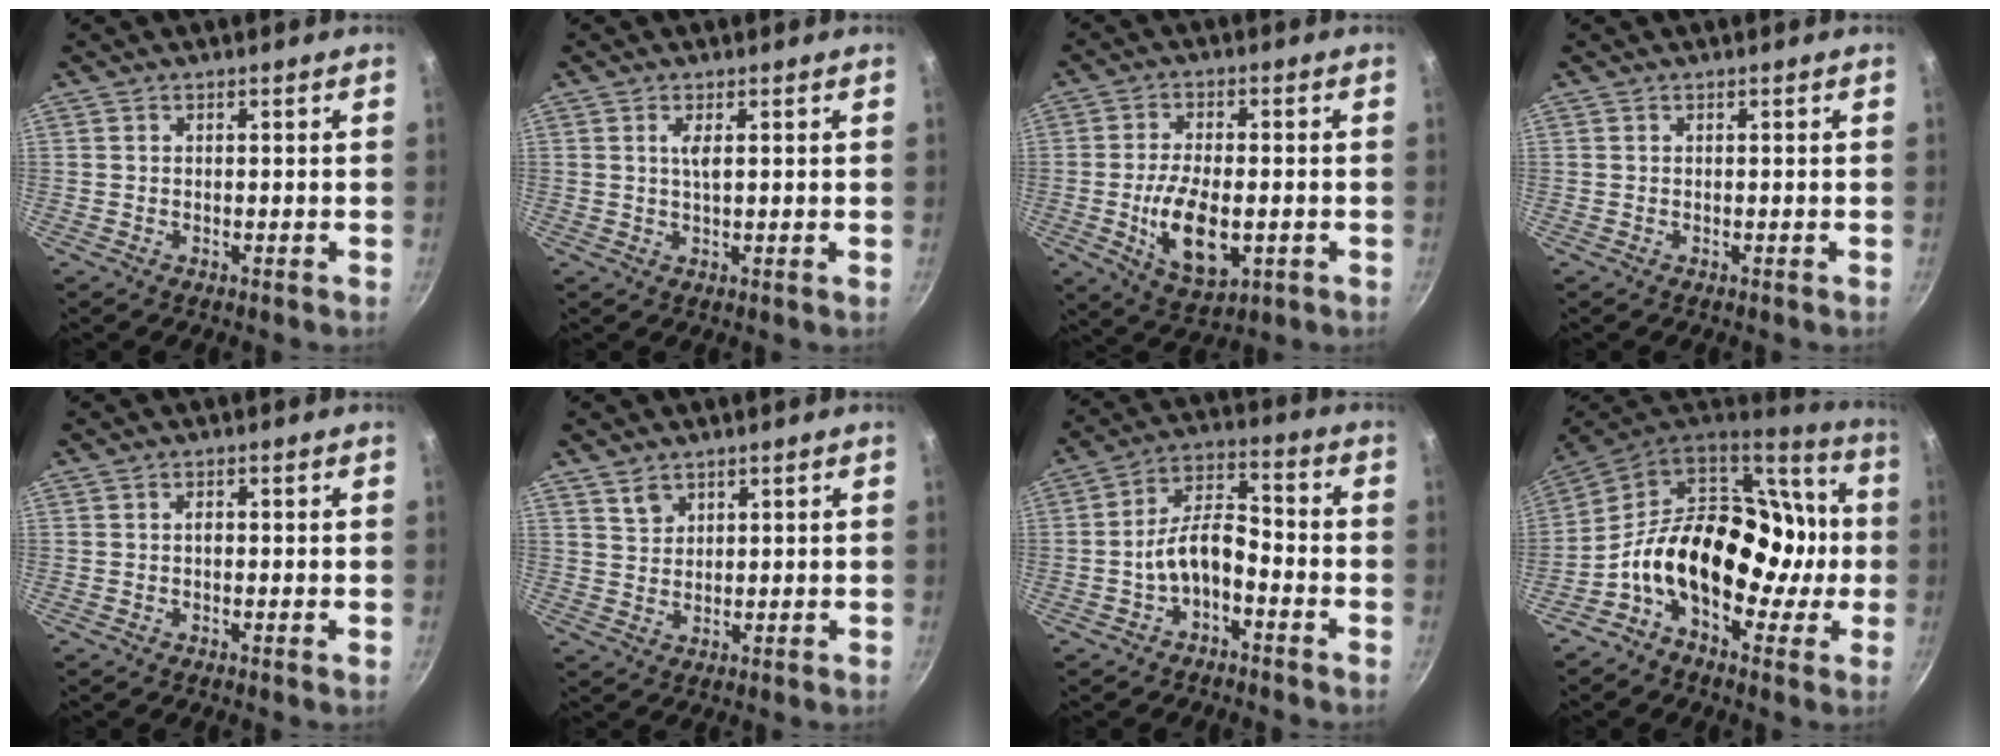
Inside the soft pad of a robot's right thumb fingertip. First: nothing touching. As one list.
[{"total": 2.4, "force": [0.7, 0.5, 2.2], "torque": [-0.044, -0.004, 0.014]}, {"total": 12.2, "force": [-2.4, 6.1, 10.3], "torque": [-0.180, 0.002, -0.033]}, {"total": 0.0}, {"total": 1.2, "force": [0.2, 0.7, 1.0], "torque": [-0.011, -0.001, 0.001]}, {"total": 3.3, "force": [2.2, 2.2, 1.2], "torque": [-0.011, -0.008, 0.044]}, {"total": 8.8, "force": [-3.5, 4.6, 6.6], "torque": [-0.105, 0.052, -0.068]}, {"total": 23.8, "force": [-2.6, 16.0, 17.4], "torque": [-0.230, 0.068, -0.050]}]